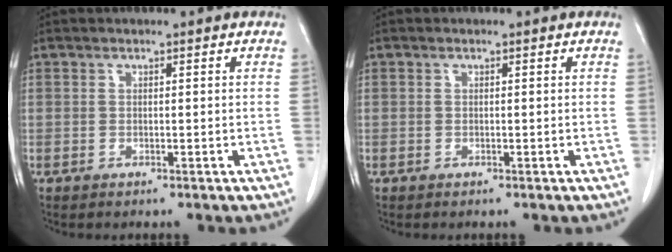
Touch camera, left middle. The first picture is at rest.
{"total": 0.0}